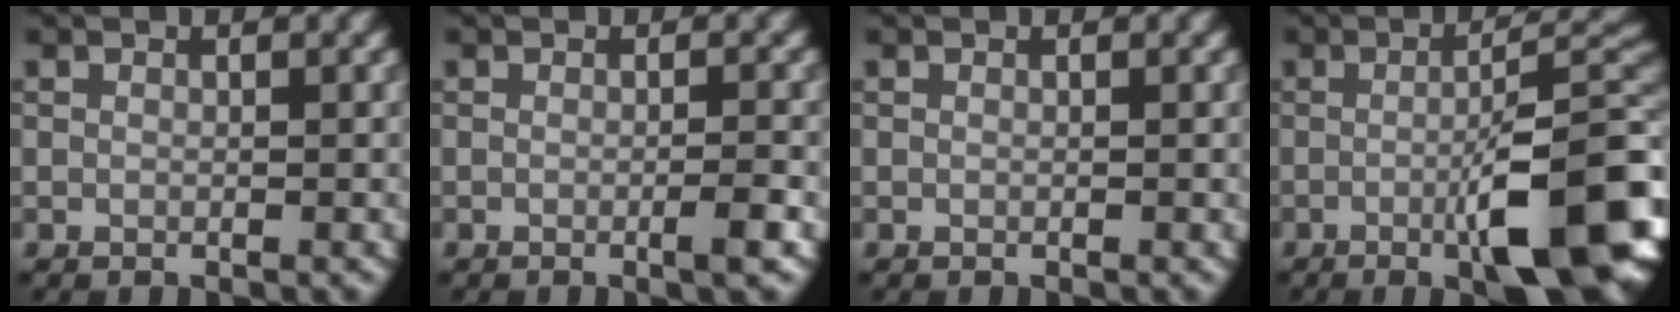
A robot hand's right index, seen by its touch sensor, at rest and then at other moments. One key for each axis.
{"total": 1.8, "fx": -0.6, "fy": 0.2, "fz": 1.7, "tx": -0.022, "ty": 0.002, "tz": -0.013}
{"total": 0.0}
{"total": 11.6, "fx": -3.3, "fy": 2.7, "fz": 10.7, "tx": -0.142, "ty": 0.002, "tz": -0.049}